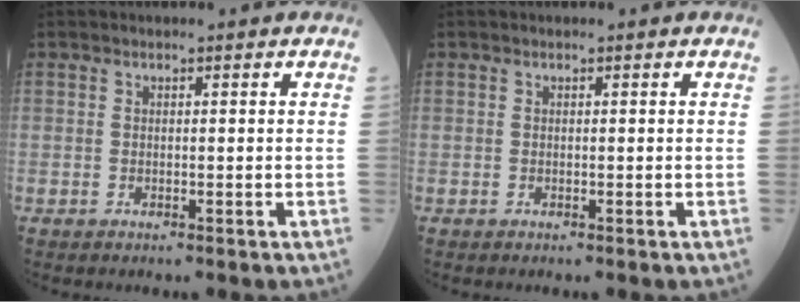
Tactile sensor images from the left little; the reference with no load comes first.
{"total": 0.0}